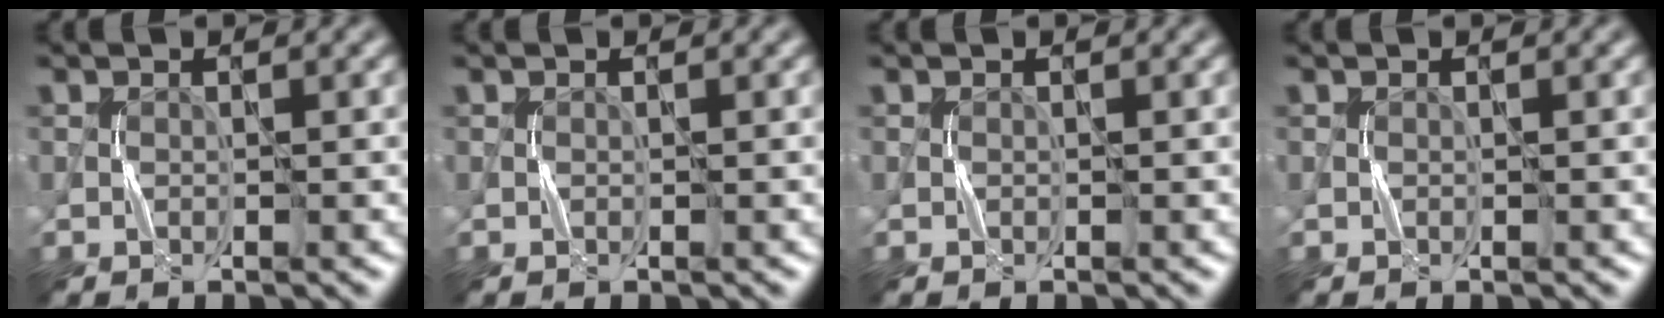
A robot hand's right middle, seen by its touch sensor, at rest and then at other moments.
{"total": 0.0}
{"total": 0.0}
{"total": 0.0}